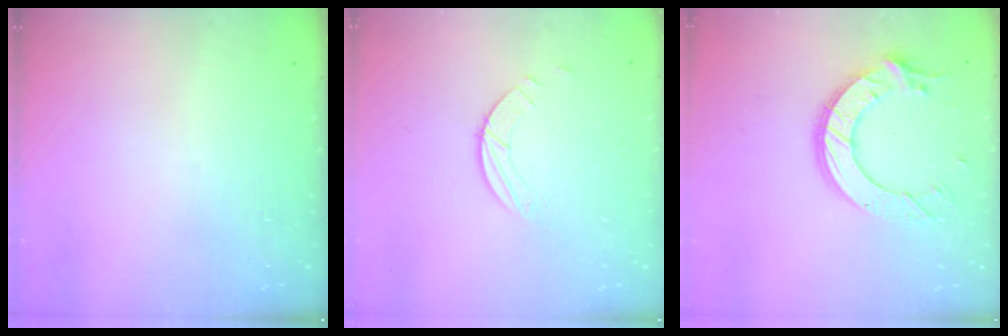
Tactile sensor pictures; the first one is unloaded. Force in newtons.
{"total": 2.0, "press": 2.0, "slide": 0.2}
{"total": 13.4, "press": 13.3, "slide": 0.8}